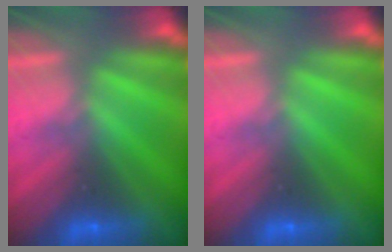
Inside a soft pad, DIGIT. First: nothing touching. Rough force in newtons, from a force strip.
{"total": 0.0}